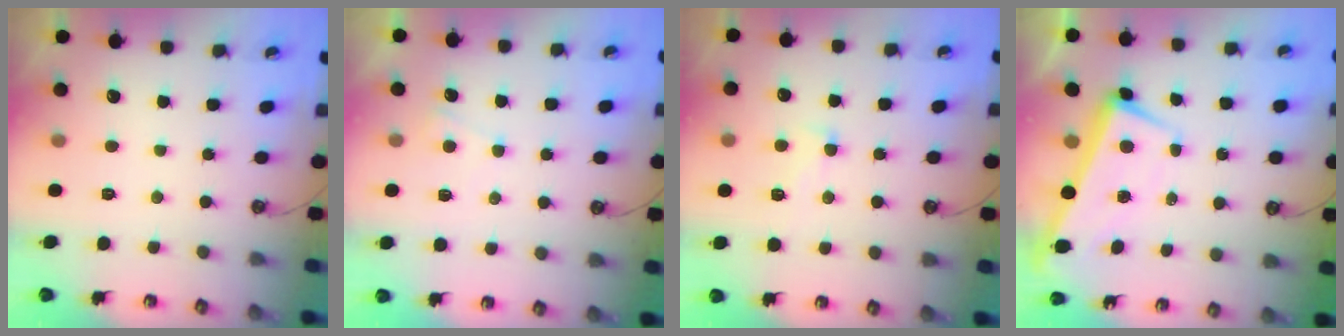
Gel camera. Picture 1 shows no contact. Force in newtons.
{"total": 2.4, "press": 2.4, "slide": 0.3}
{"total": 1.8, "press": 1.4, "slide": 1.1}
{"total": 1.7, "press": 0.7, "slide": 1.6}